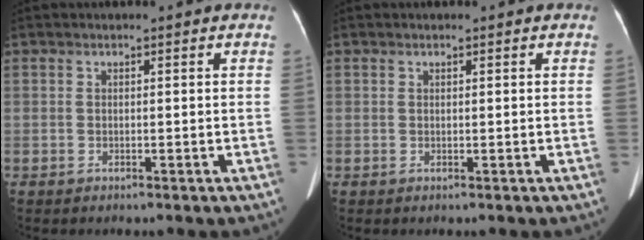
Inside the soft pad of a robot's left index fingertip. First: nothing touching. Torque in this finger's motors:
{"motor_torque": [-0.08, 0.11, 0.01, 0.01]}